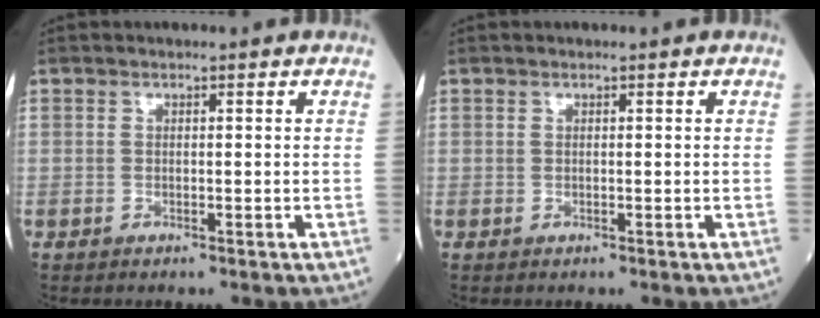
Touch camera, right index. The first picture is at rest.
{"total": 0.0}